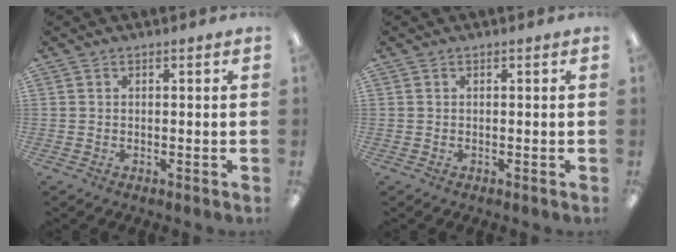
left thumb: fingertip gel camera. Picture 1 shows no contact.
{"total": 0.0}